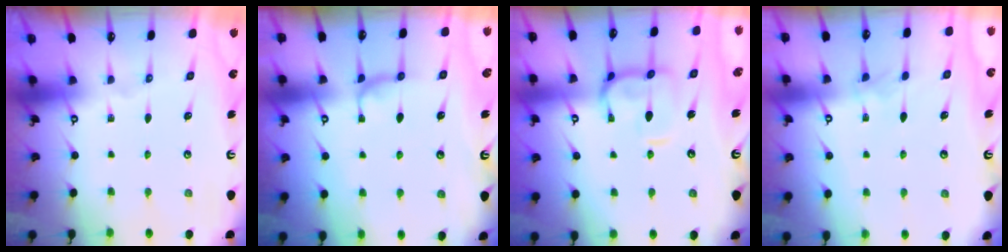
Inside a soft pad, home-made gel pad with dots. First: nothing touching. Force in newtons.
{"total": 0.9, "press": 0.2, "slide": 0.8}
{"total": 6.5, "press": 6.4, "slide": 1.1}
{"total": 1.1, "press": 1.0, "slide": 0.4}